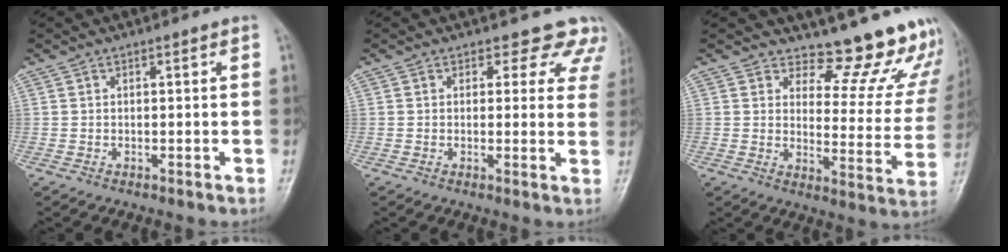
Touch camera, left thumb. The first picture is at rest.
{"total": 7.9, "force": [6.6, 4.3, 0.6], "torque": [0.050, -0.026, 0.044]}
{"total": 15.2, "force": [14.2, 4.5, 2.9], "torque": [0.012, -0.157, 0.154]}